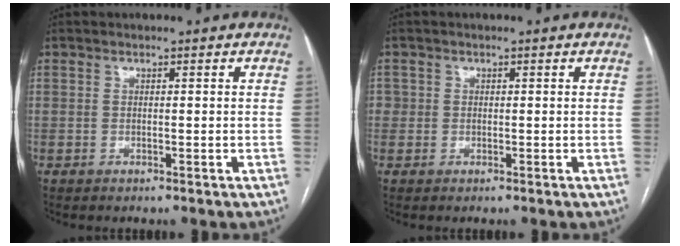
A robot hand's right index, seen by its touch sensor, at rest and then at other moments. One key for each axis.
{"total": 1.2, "fx": 0.0, "fy": 1.2, "fz": 0.2, "tx": 0.008, "ty": 0.005, "tz": -0.002}